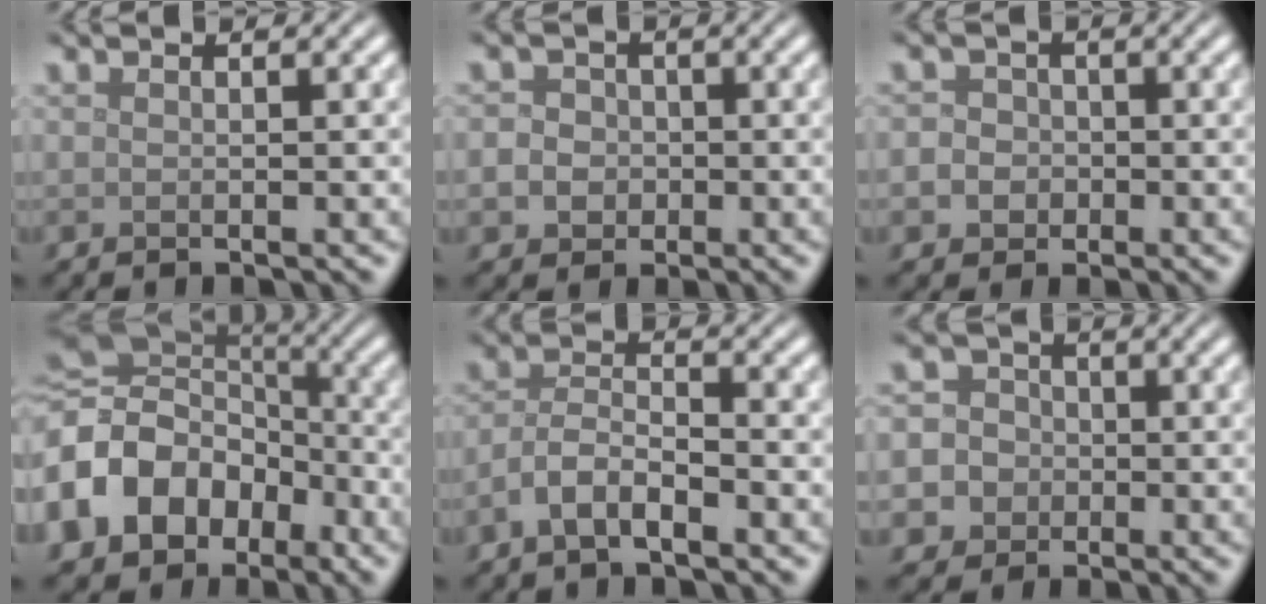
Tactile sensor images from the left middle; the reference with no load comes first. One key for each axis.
{"total": 4.7, "fx": -1.1, "fy": 4.3, "fz": 1.5, "tx": -0.009, "ty": 0.007, "tz": -0.041}
{"total": 4.2, "fx": -1.1, "fy": 3.8, "fz": 1.2, "tx": -0.003, "ty": 0.007, "tz": -0.043}
{"total": 16.9, "fx": -5.6, "fy": 13.8, "fz": 8.0, "tx": -0.200, "ty": -0.018, "tz": -0.129}
{"total": 3.3, "fx": -1.9, "fy": 1.4, "fz": 2.3, "tx": -0.045, "ty": 0.009, "tz": -0.042}
{"total": 8.4, "fx": -2.6, "fy": 7.8, "fz": 1.7, "tx": -0.041, "ty": -0.004, "tz": -0.078}